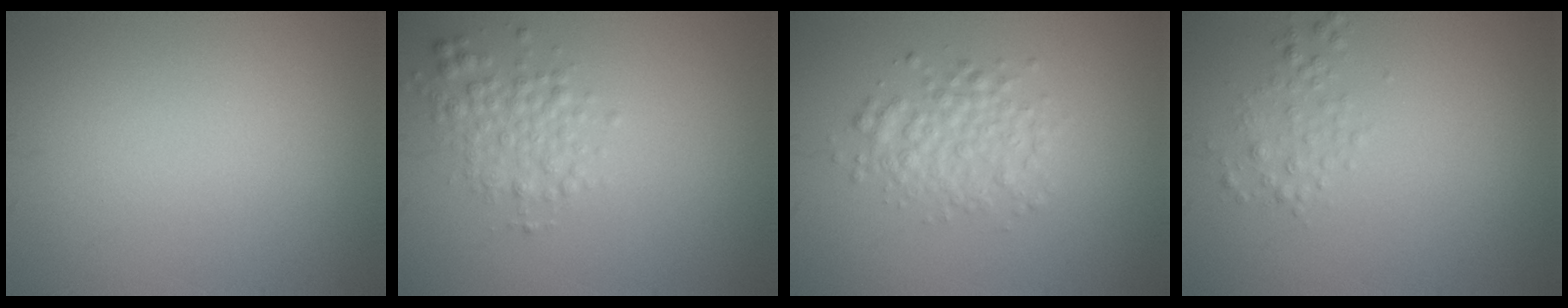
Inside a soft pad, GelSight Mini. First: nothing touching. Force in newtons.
{"total": 2.5, "press": 2.5, "slide": 0.0}
{"total": 3.2, "press": 3.2, "slide": 0.1}
{"total": 1.5, "press": 1.5, "slide": 0.0}